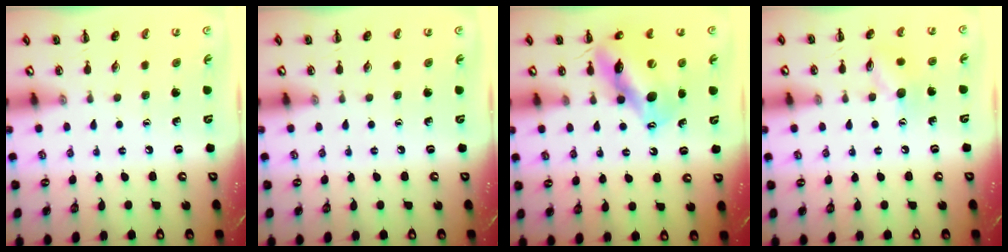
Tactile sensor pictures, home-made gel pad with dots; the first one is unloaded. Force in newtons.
{"total": 0.0}
{"total": 13.1, "press": 12.5, "slide": 3.7}
{"total": 7.8, "press": 7.7, "slide": 0.9}